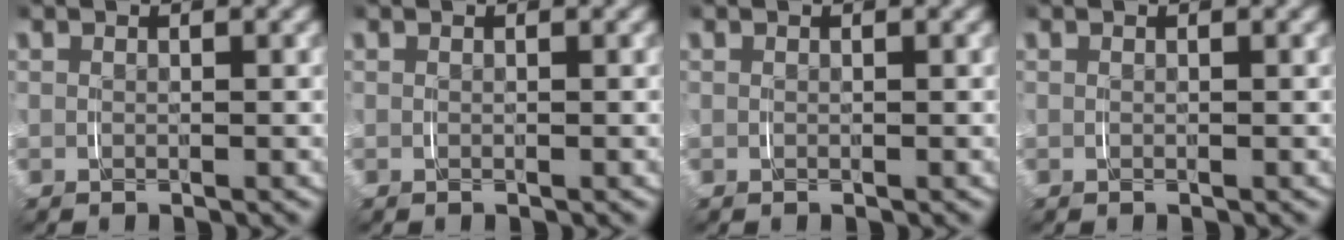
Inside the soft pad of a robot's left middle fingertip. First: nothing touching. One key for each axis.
{"total": 0.0}
{"total": 0.0}
{"total": 0.0}